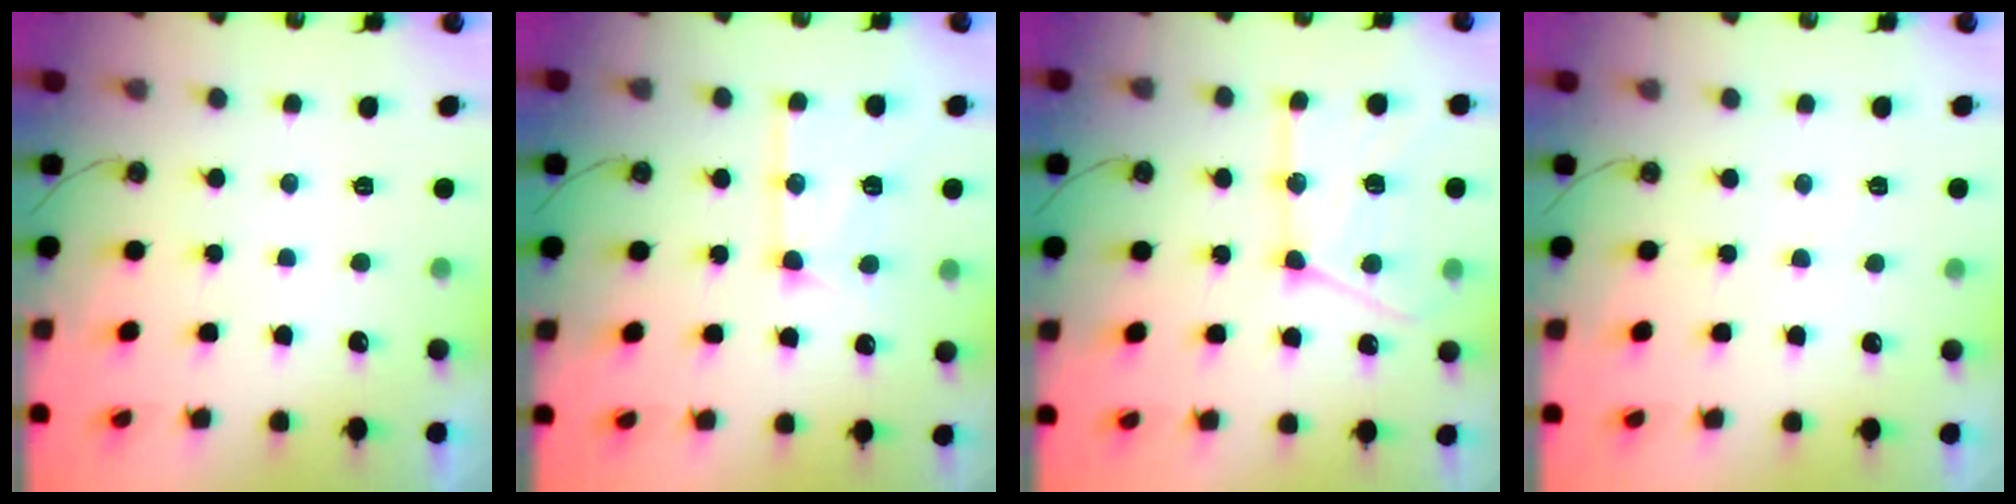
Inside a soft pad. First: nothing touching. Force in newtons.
{"total": 13.0, "press": 12.9, "slide": 1.3}
{"total": 18.4, "press": 18.3, "slide": 1.4}
{"total": 3.1, "press": 3.1, "slide": 0.5}